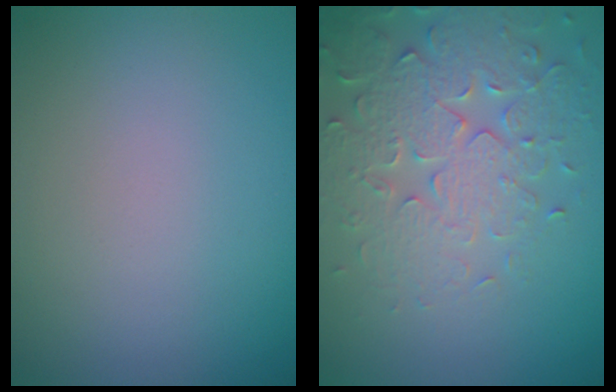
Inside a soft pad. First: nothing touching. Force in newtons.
{"total": 5.1, "press": 4.7, "slide": 1.9}